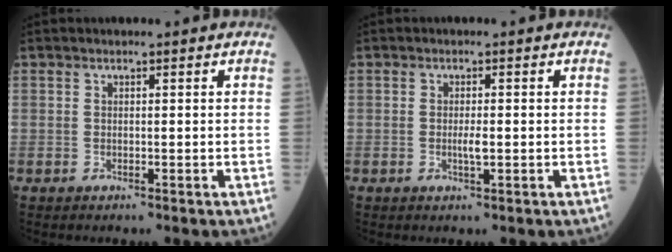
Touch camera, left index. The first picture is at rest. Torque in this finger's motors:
{"motor_torque": [0.38, 0.24, 0.03, 0.01]}